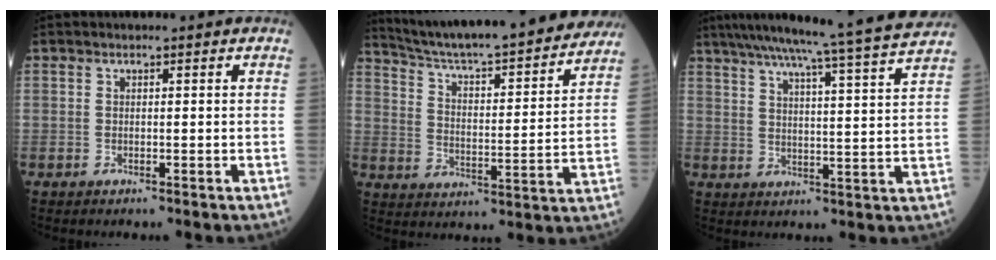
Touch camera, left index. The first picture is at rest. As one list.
[{"total": 26.7, "force": [24.1, 2.4, 11.4], "torque": [-0.180, -0.031, 0.330]}, {"total": 19.4, "force": [17.2, -2.1, 8.8], "torque": [-0.149, -0.029, 0.228]}]